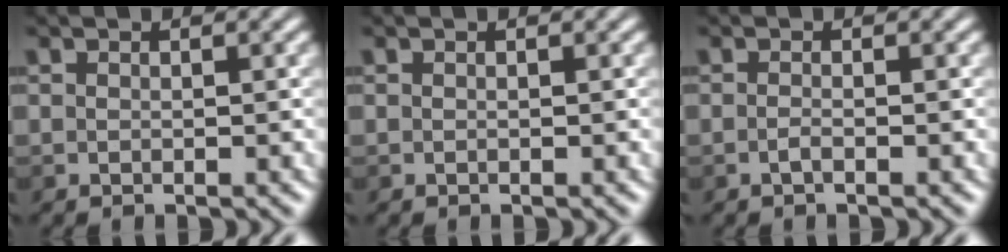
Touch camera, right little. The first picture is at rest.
{"total": 0.0}
{"total": 1.2, "force": [-1.1, -0.1, 0.5], "torque": [-0.009, 0.001, -0.024]}